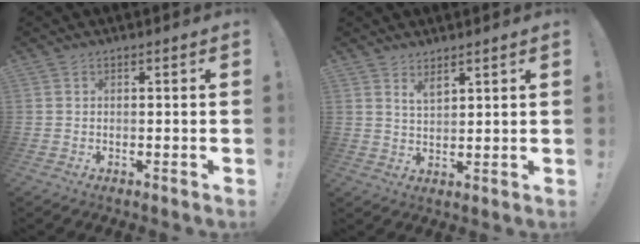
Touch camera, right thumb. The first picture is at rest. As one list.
[{"total": 3.8, "force": [3.2, 1.4, 1.6], "torque": [-0.016, -0.024, 0.056]}]